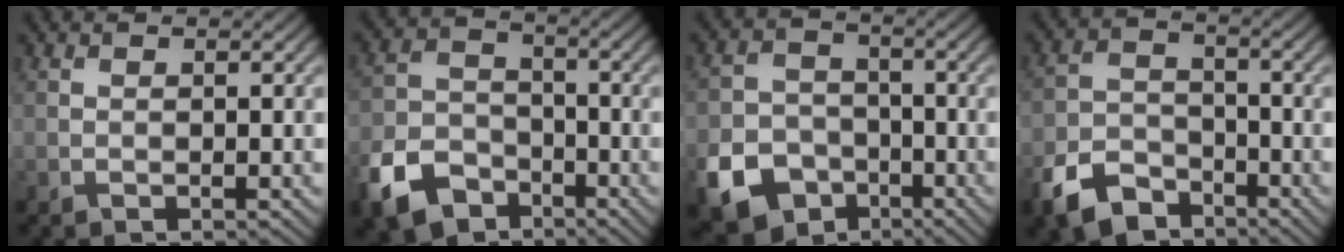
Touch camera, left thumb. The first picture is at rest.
{"total": 9.2, "force": [-5.6, 6.0, 4.2], "torque": [-0.105, -0.017, -0.122]}
{"total": 9.5, "force": [-4.9, 7.0, 4.2], "torque": [-0.100, -0.022, -0.101]}
{"total": 8.1, "force": [-5.5, 4.6, 3.6], "torque": [-0.085, -0.012, -0.119]}